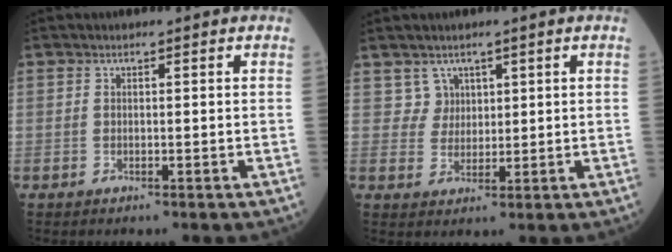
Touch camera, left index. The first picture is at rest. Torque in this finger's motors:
{"motor_torque": [-0.14, -0.05, -0.01, -0.03]}